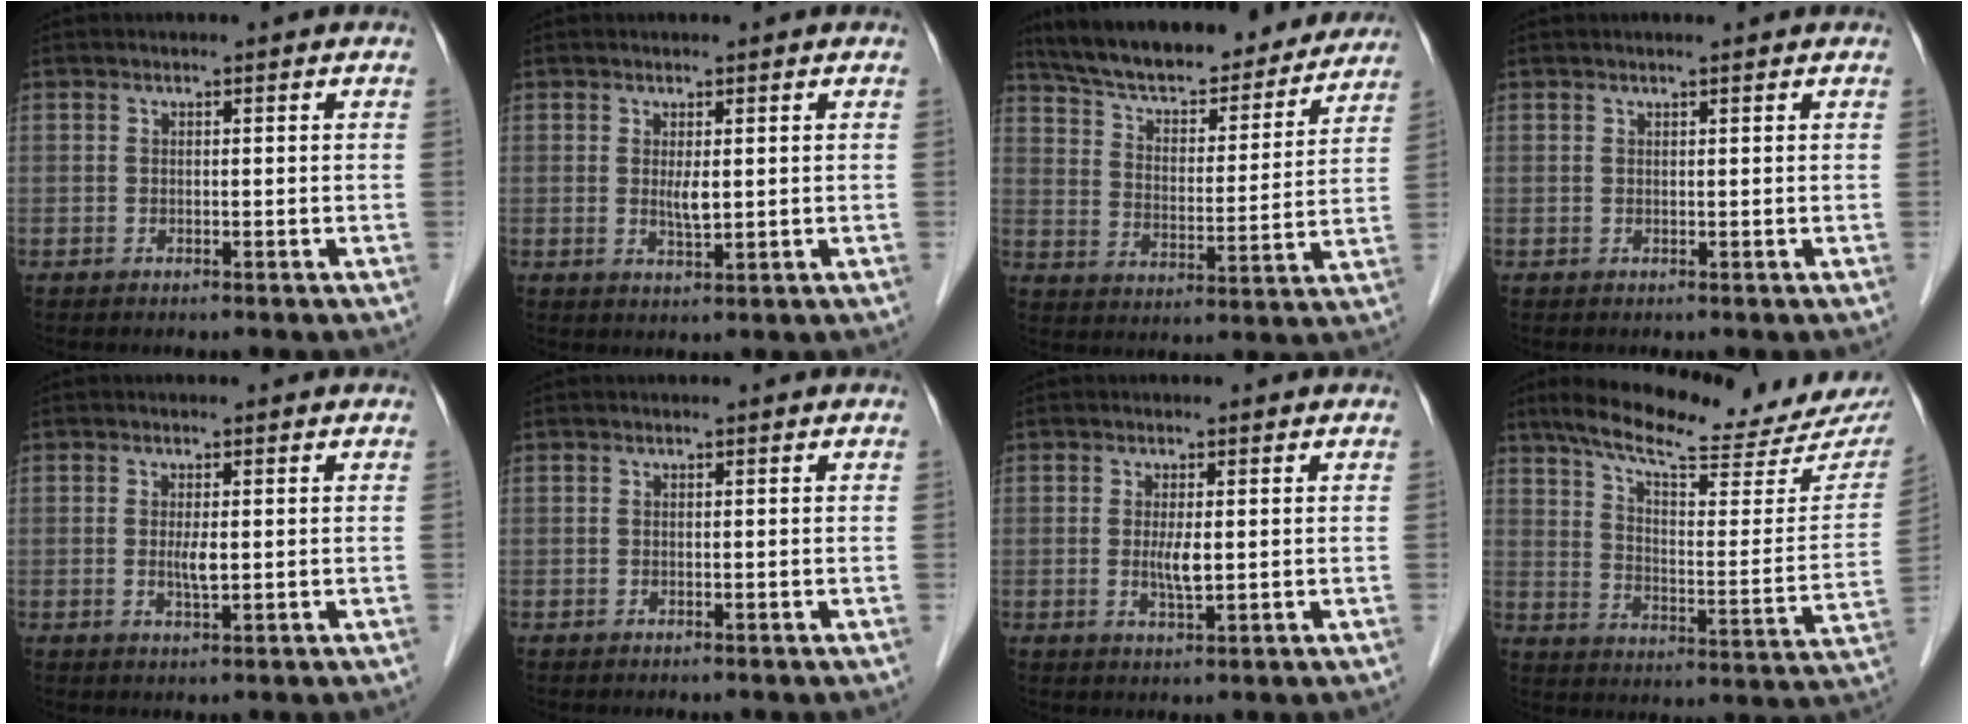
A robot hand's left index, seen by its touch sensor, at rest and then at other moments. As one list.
[{"total": 1.7, "force": [0.4, 0.3, 1.6], "torque": [-0.032, -0.005, 0.011]}, {"total": 22.9, "force": [20.4, 5.9, 8.6], "torque": [-0.136, 0.007, 0.289]}, {"total": 1.3, "force": [1.1, 0.1, 0.7], "torque": [-0.012, 0.011, 0.017]}, {"total": 2.1, "force": [0.1, 0.4, 2.1], "torque": [-0.044, -0.004, 0.002]}, {"total": 0.0}, {"total": 2.8, "force": [0.1, 0.5, 2.8], "torque": [-0.056, -0.006, 0.004]}, {"total": 22.9, "force": [19.7, 2.8, 11.2], "torque": [-0.172, -0.032, 0.269]}]